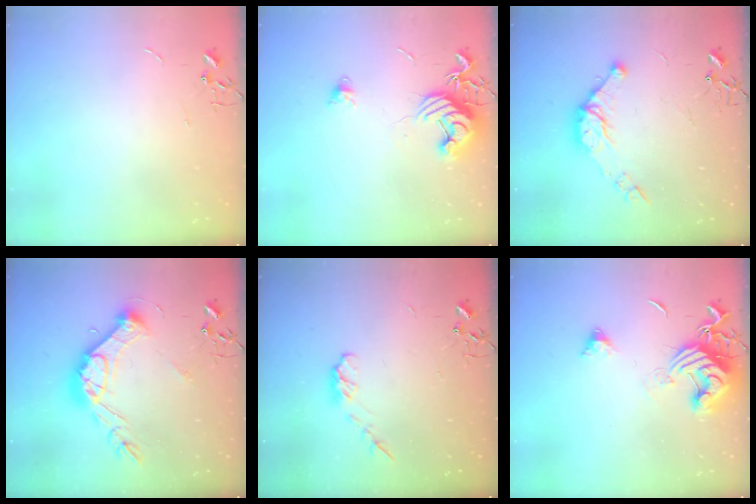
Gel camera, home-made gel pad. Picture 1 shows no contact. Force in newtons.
{"total": 11.6, "press": 11.6, "slide": 0.5}
{"total": 11.1, "press": 11.0, "slide": 1.0}
{"total": 17.8, "press": 17.8, "slide": 1.4}
{"total": 5.4, "press": 5.3, "slide": 0.7}
{"total": 13.8, "press": 13.7, "slide": 1.8}